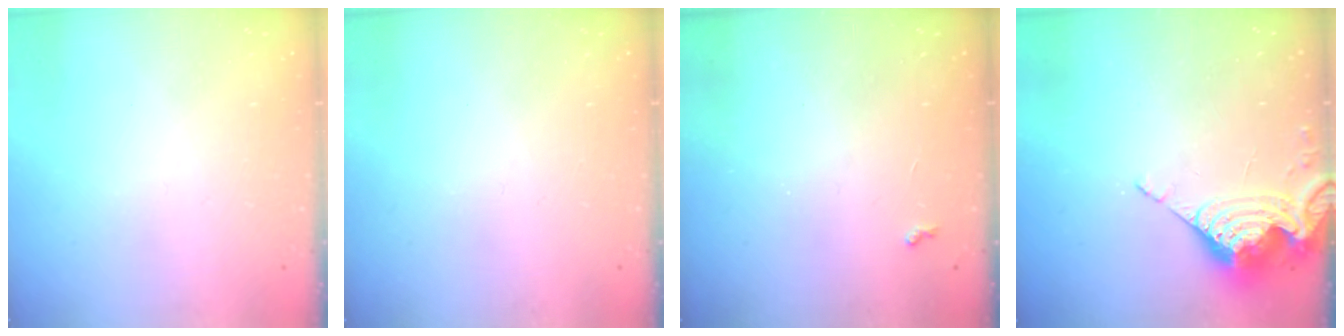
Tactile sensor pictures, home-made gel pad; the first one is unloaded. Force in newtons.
{"total": 0.0}
{"total": 3.3, "press": 3.3, "slide": 0.6}
{"total": 9.9, "press": 9.9, "slide": 0.6}